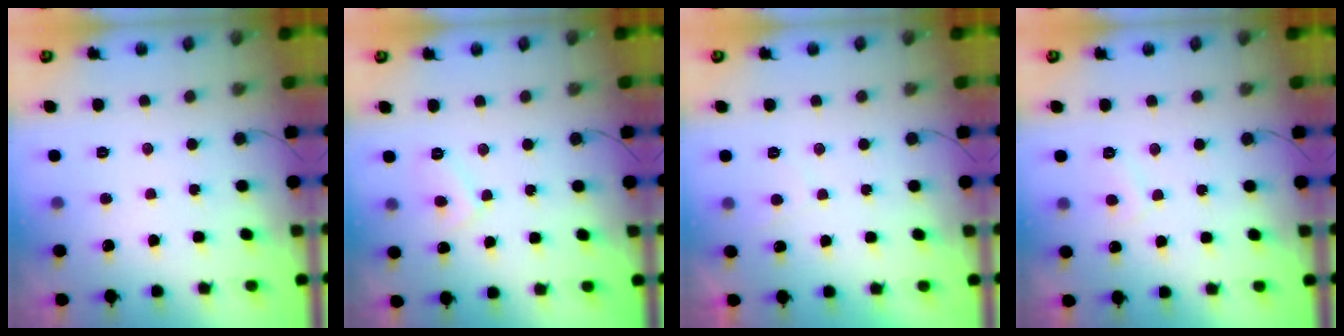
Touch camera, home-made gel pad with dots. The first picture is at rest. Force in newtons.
{"total": 4.9, "press": 4.9, "slide": 0.1}
{"total": 0.8, "press": 0.6, "slide": 0.6}
{"total": 1.9, "press": 1.8, "slide": 0.4}